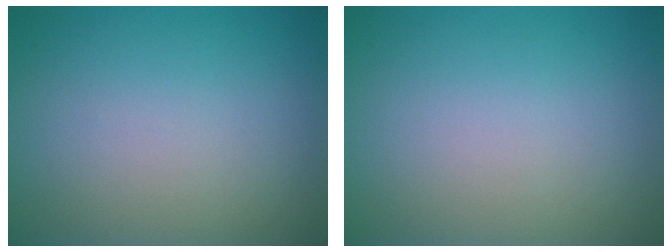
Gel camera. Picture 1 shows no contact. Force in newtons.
{"total": 0.0}